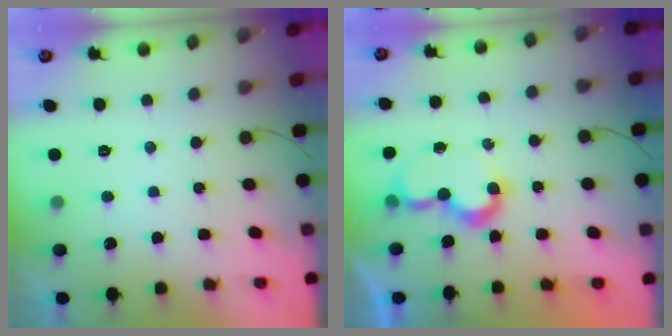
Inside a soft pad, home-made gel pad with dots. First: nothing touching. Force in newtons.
{"total": 8.3, "press": 8.2, "slide": 1.0}